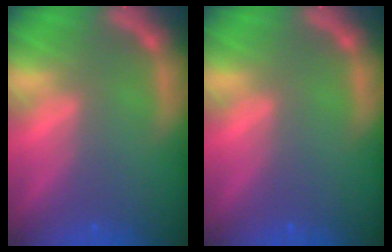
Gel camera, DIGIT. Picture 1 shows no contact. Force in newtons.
{"total": 0.0}